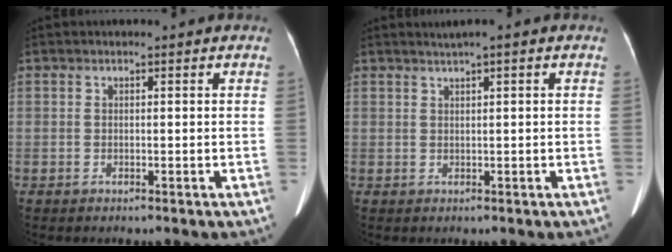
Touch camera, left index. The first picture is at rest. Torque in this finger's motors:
{"motor_torque": [-0.39, 0.30, -0.49, -0.02]}